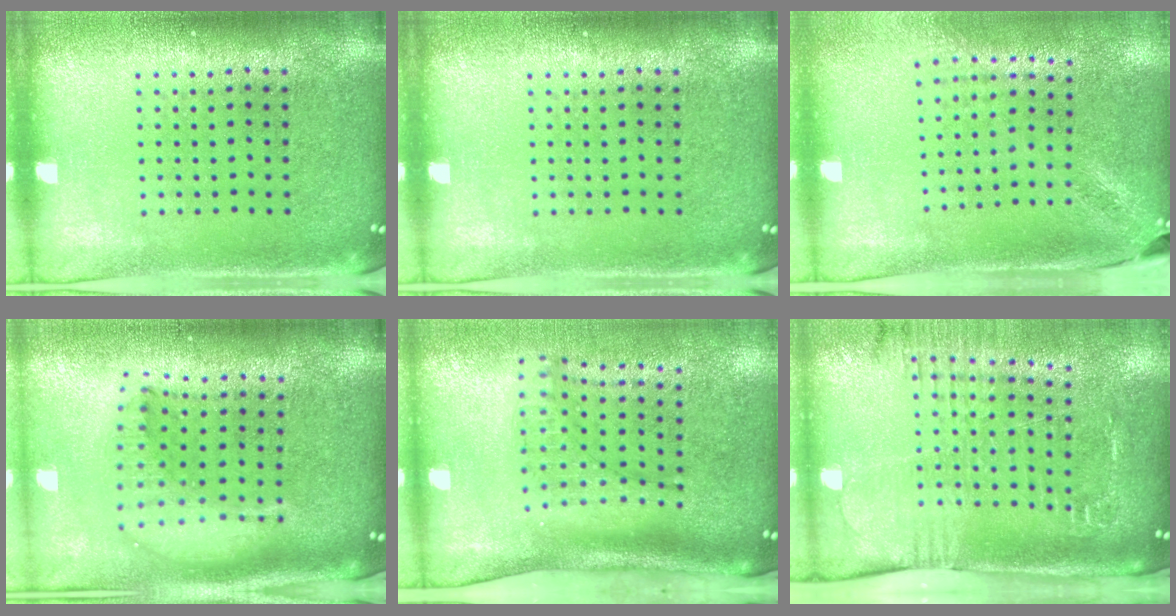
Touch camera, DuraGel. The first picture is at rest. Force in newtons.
{"total": 0.0}
{"total": 1.9, "press": 1.5, "slide": 1.2}
{"total": 2.2, "press": 1.7, "slide": 1.4}
{"total": 2.0, "press": 1.5, "slide": 1.3}
{"total": 2.6, "press": 2.1, "slide": 1.5}